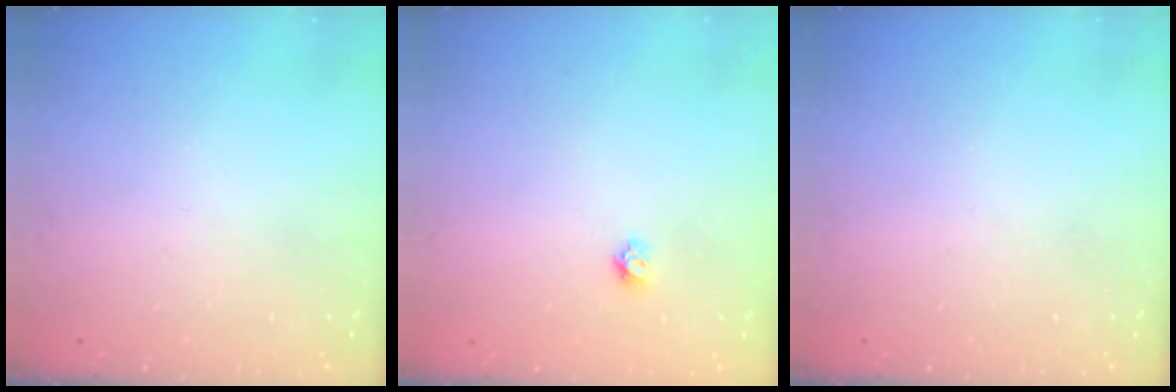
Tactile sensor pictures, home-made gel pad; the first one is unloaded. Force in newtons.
{"total": 3.7, "press": 3.7, "slide": 0.2}
{"total": 0.0}